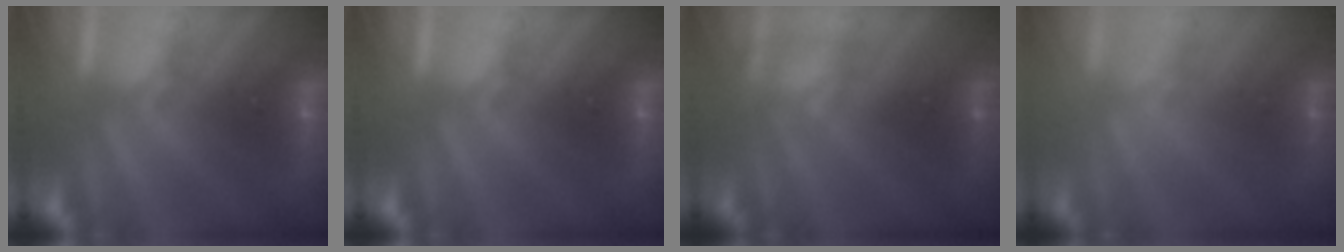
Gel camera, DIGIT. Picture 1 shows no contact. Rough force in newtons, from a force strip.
{"total": 0.0}
{"total": 2.6}
{"total": 2.4}